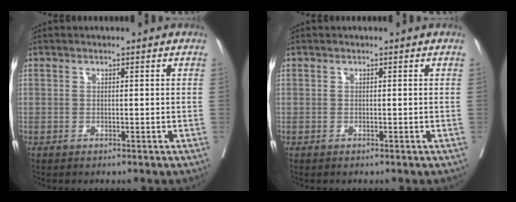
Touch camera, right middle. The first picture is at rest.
{"total": 0.0}